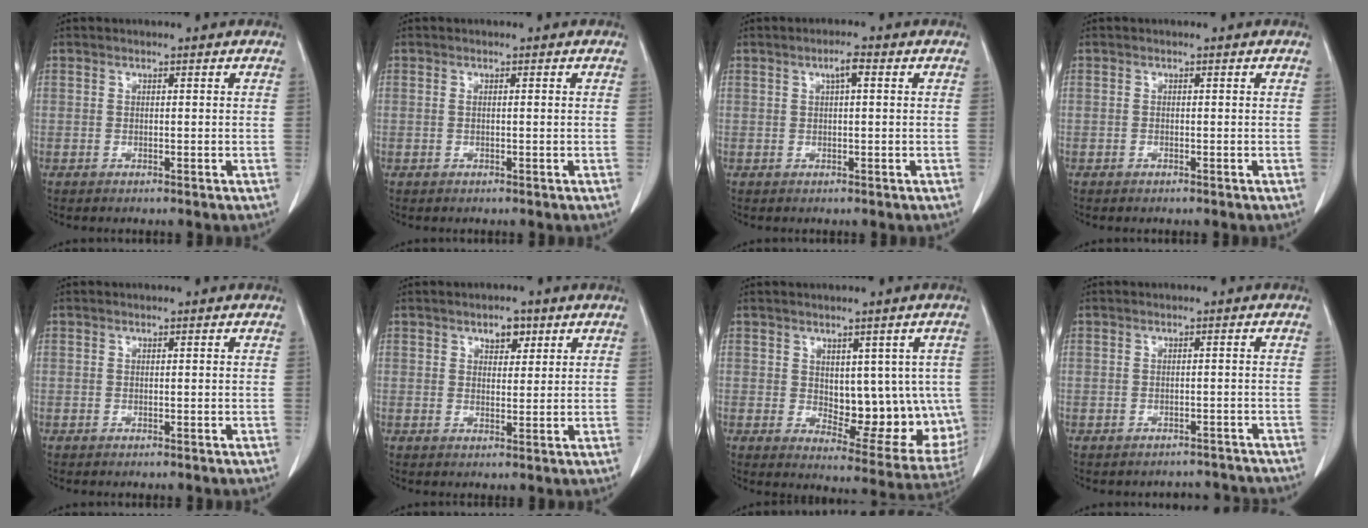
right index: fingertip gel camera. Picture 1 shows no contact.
{"total": 0.6, "force": [0.0, 0.0, 0.6], "torque": [-0.013, 0.000, 0.000]}
{"total": 2.2, "force": [0.8, 0.3, 2.0], "torque": [-0.036, 0.005, 0.012]}
{"total": 0.0}
{"total": 0.0}
{"total": 2.9, "force": [1.8, 1.6, 1.7], "torque": [-0.023, 0.001, 0.027]}
{"total": 12.8, "force": [0.6, 6.7, 10.9], "torque": [-0.131, -0.003, 0.029]}
{"total": 4.3, "force": [-3.9, 1.6, -0.5], "torque": [0.010, 0.016, -0.039]}